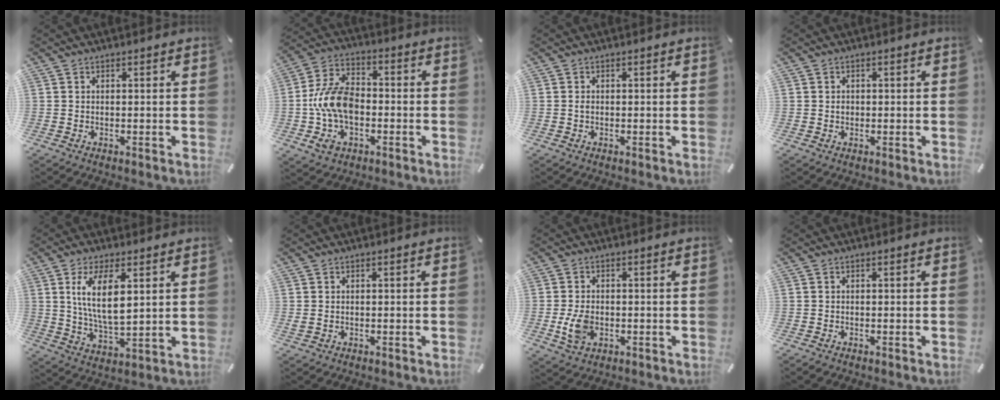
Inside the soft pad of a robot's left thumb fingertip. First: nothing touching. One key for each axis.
{"total": 12.4, "fx": -2.5, "fy": 8.5, "fz": 8.6, "tx": -0.181, "ty": 0.019, "tz": -0.038}
{"total": 0.6, "fx": -0.2, "fy": 0.3, "fz": 0.5, "tx": -0.012, "ty": -0.002, "tz": -0.002}
{"total": 1.0, "fx": 0.0, "fy": 0.9, "fz": 0.4, "tx": -0.008, "ty": 0.003, "tz": -0.001}
{"total": 11.0, "fx": 3.7, "fy": 4.8, "fz": 9.2, "tx": -0.176, "ty": -0.010, "tz": 0.063}
{"total": 0.7, "fx": 0.1, "fy": 0.6, "fz": 0.4, "tx": -0.010, "ty": 0.001, "tz": 0.002}
{"total": 5.9, "fx": -1.1, "fy": 4.2, "fz": 4.1, "tx": -0.086, "ty": -0.004, "tz": -0.022}
{"total": 0.0}